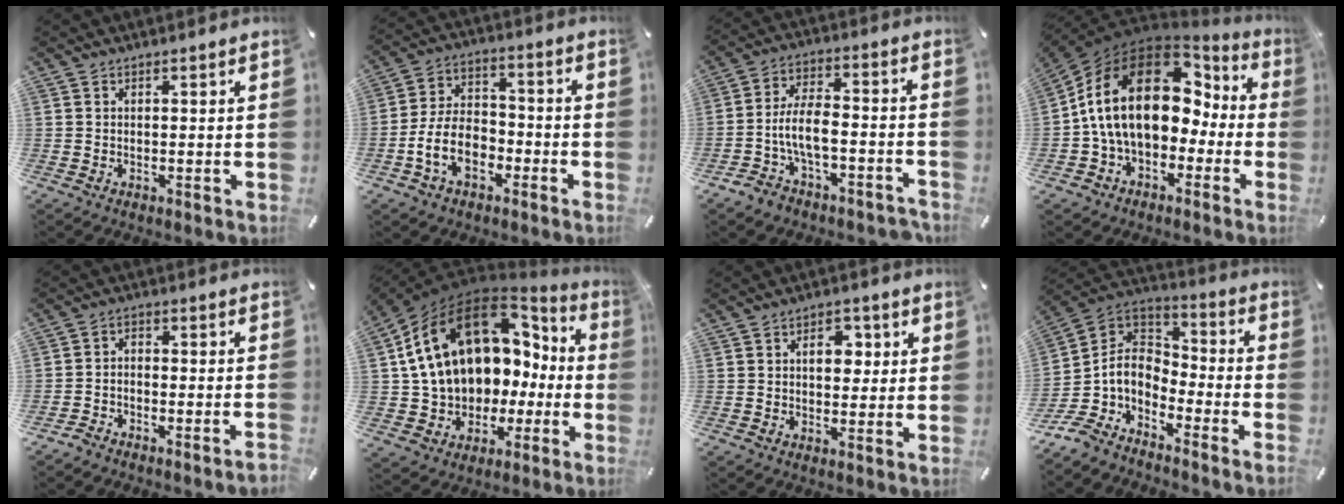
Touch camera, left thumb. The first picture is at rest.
{"total": 11.7, "force": [-5.0, 7.8, 7.2], "torque": [-0.159, 0.023, -0.091]}
{"total": 9.0, "force": [-3.1, 5.3, 6.5], "torque": [-0.127, 0.010, -0.054]}
{"total": 20.5, "force": [3.2, 14.0, 14.5], "torque": [-0.283, -0.007, 0.056]}
{"total": 4.7, "force": [-4.4, 0.6, 1.6], "torque": [-0.030, 0.009, -0.084]}
{"total": 20.1, "force": [6.2, 14.4, 12.6], "torque": [-0.250, -0.028, 0.125]}
{"total": 6.0, "force": [0.9, 4.0, 4.4], "torque": [-0.043, -0.006, 0.002]}
{"total": 6.9, "force": [-4.5, 4.3, 2.8], "torque": [-0.092, -0.016, -0.098]}